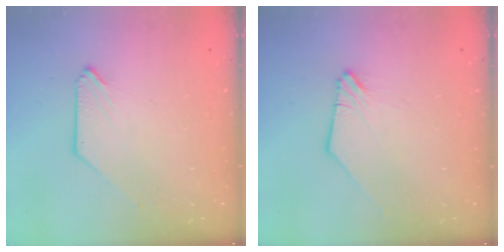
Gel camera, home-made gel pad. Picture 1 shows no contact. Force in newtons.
{"total": 0.6, "press": 0.6, "slide": 0.2}